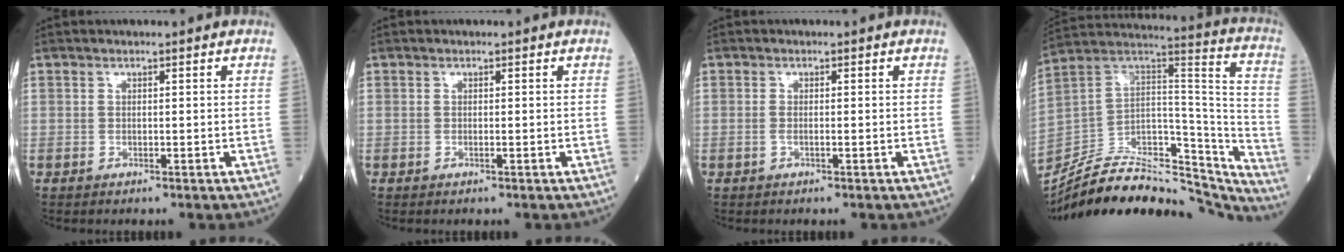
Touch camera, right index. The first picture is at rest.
{"total": 0.0}
{"total": 0.9, "force": [-0.2, 0.2, 0.8], "torque": [-0.017, 0.001, -0.006]}
{"total": 31.7, "force": [-28.2, 7.2, 12.7], "torque": [-0.172, 0.014, -0.419]}